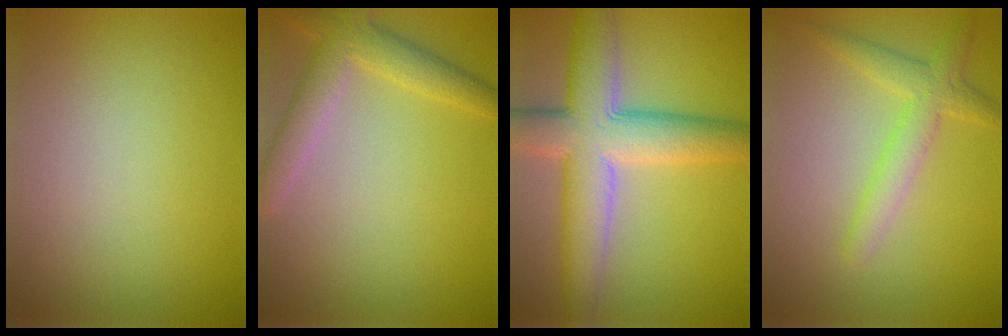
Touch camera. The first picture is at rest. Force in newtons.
{"total": 4.0, "press": 4.0, "slide": 0.3}
{"total": 8.9, "press": 8.9, "slide": 0.2}
{"total": 2.1, "press": 2.1, "slide": 0.1}